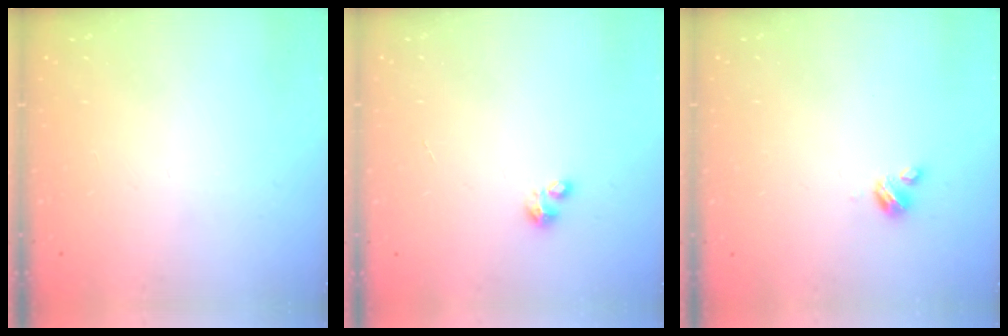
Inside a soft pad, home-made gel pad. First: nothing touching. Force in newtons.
{"total": 0.9, "press": 0.9, "slide": 0.1}
{"total": 2.7, "press": 2.7, "slide": 0.3}